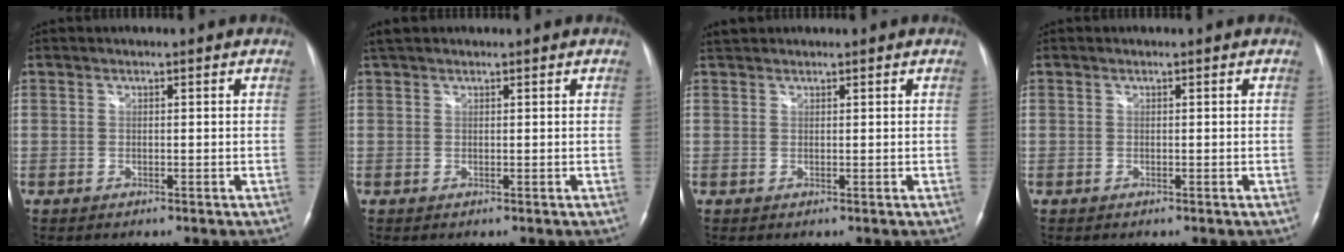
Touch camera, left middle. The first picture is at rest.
{"total": 2.2, "force": [1.9, 0.9, 0.8], "torque": [-0.019, 0.021, 0.034]}
{"total": 1.6, "force": [1.5, 0.6, 0.1], "torque": [-0.007, 0.015, 0.028]}
{"total": 0.0}